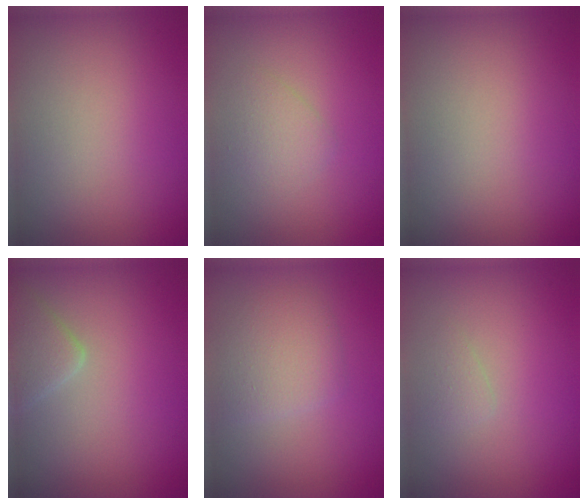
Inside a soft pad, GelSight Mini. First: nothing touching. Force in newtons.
{"total": 1.4, "press": 1.4, "slide": 0.0}
{"total": 0.0}
{"total": 2.2, "press": 2.2, "slide": 0.2}
{"total": 2.6, "press": 2.6, "slide": 0.1}
{"total": 0.7, "press": 0.7, "slide": 0.0}